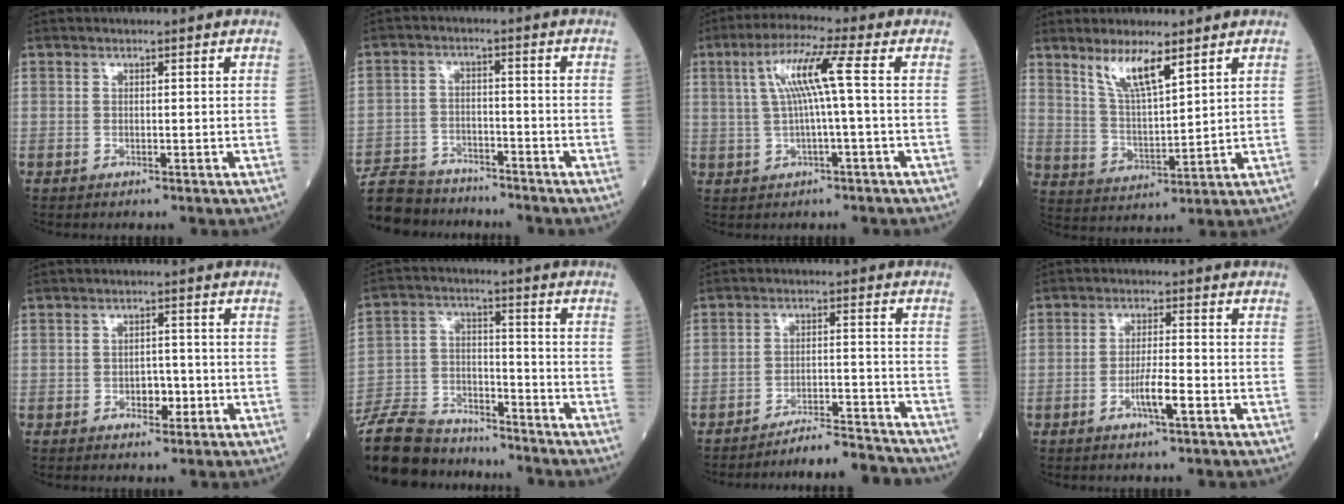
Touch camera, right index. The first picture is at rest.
{"total": 10.0, "force": [-9.1, 3.9, 1.6], "torque": [-0.037, 0.008, -0.153]}
{"total": 7.6, "force": [1.1, -0.6, 7.6], "torque": [-0.147, 0.020, 0.024]}
{"total": 7.4, "force": [5.0, 1.1, 5.4], "torque": [-0.107, -0.006, 0.098]}
{"total": 3.0, "force": [-1.1, 1.7, 2.2], "torque": [-0.029, 0.004, -0.012]}
{"total": 15.7, "force": [-14.2, 5.1, 4.2], "torque": [-0.086, 0.017, -0.245]}
{"total": 9.2, "force": [-9.2, -0.6, 0.8], "torque": [0.002, 0.013, -0.143]}
{"total": 4.5, "force": [-1.9, 0.3, 4.0], "torque": [-0.075, -0.004, -0.036]}